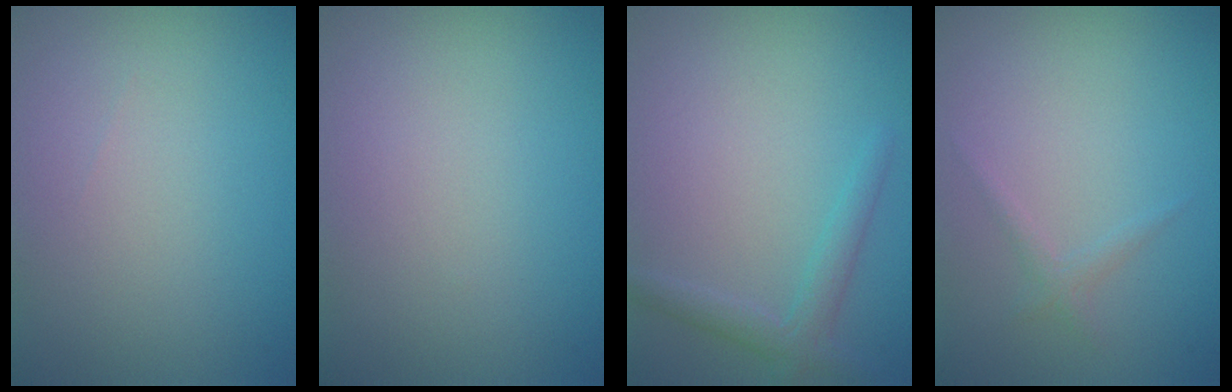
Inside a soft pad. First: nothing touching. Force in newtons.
{"total": 0.0}
{"total": 2.1, "press": 2.1, "slide": 0.1}
{"total": 1.0, "press": 1.0, "slide": 0.0}